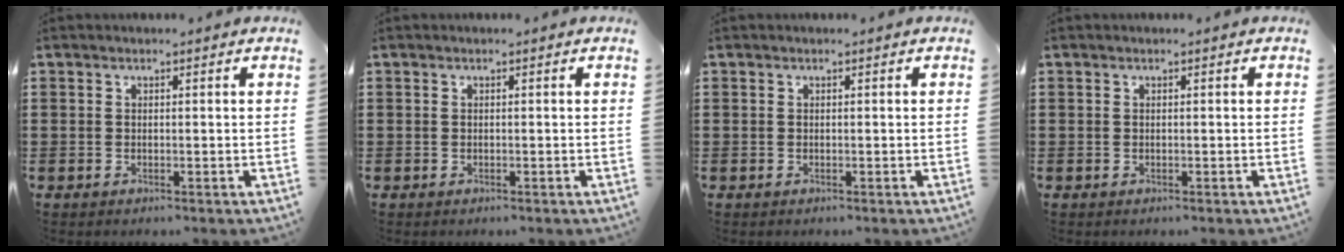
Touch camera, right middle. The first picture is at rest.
{"total": 0.0}
{"total": 0.0}
{"total": 0.0}